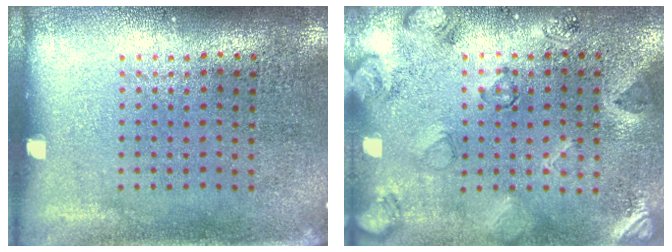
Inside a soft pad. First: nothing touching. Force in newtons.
{"total": 2.6, "press": 1.9, "slide": 1.7}